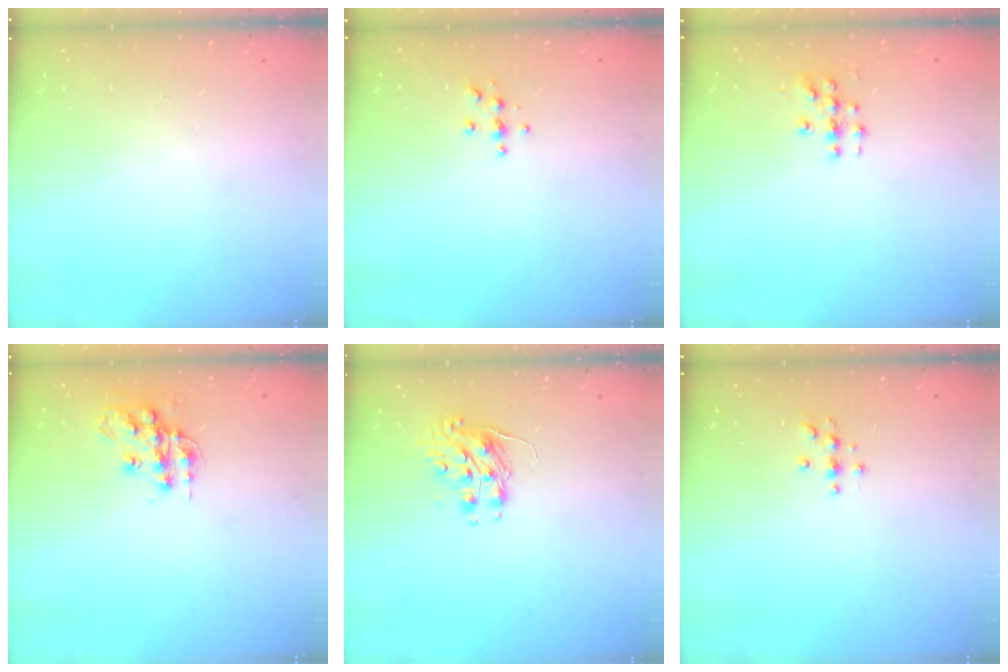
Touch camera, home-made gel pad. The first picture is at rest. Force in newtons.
{"total": 3.9, "press": 3.9, "slide": 0.5}
{"total": 3.9, "press": 3.9, "slide": 0.2}
{"total": 14.0, "press": 14.0, "slide": 0.7}
{"total": 8.5, "press": 8.4, "slide": 0.6}
{"total": 3.3, "press": 3.3, "slide": 0.5}